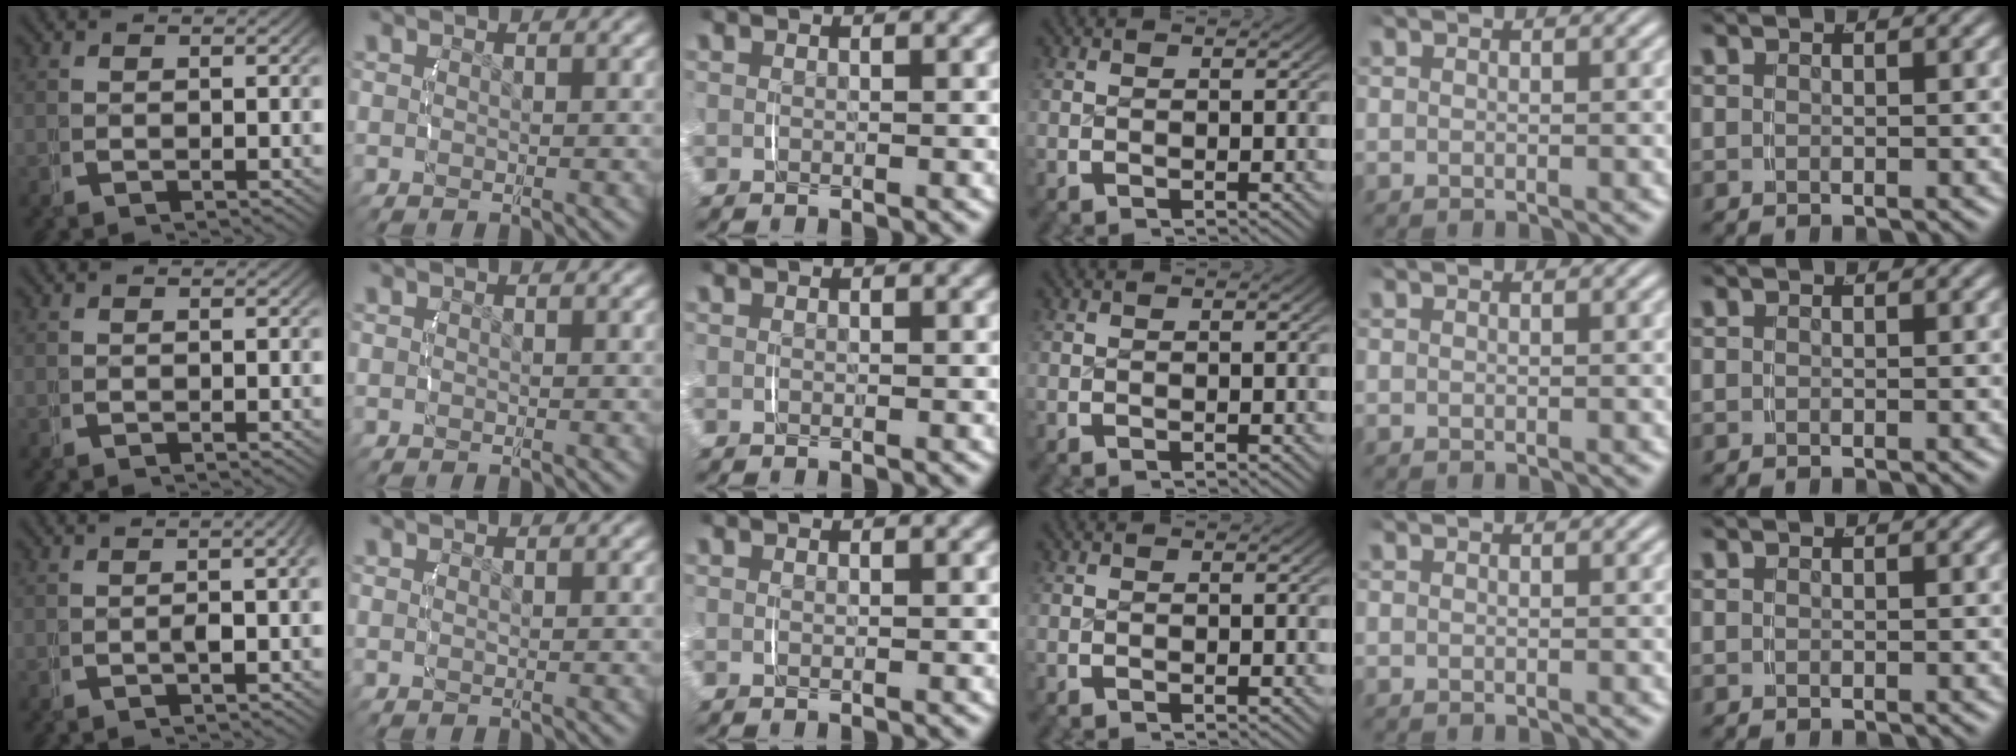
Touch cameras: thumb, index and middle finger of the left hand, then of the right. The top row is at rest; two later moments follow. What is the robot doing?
{"motion": "lift_and_place", "object": "jewelry box"}